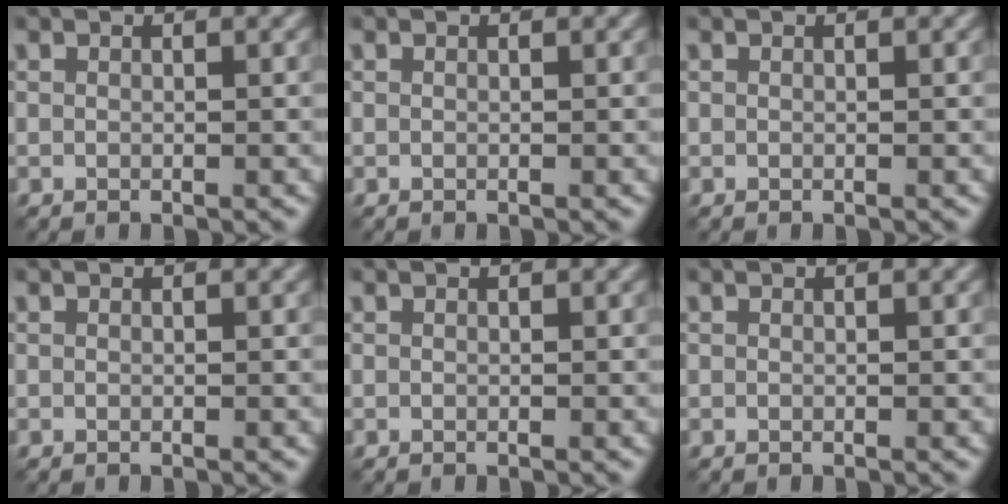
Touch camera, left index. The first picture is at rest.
{"total": 0.0}
{"total": 0.0}
{"total": 0.0}
{"total": 0.0}
{"total": 0.0}